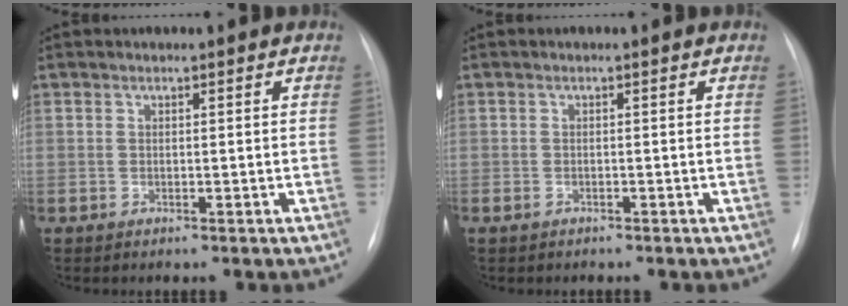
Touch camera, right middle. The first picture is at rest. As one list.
[{"total": 0.7, "force": [-0.6, 0.4, 0.1], "torque": [-0.010, -0.001, -0.008]}]